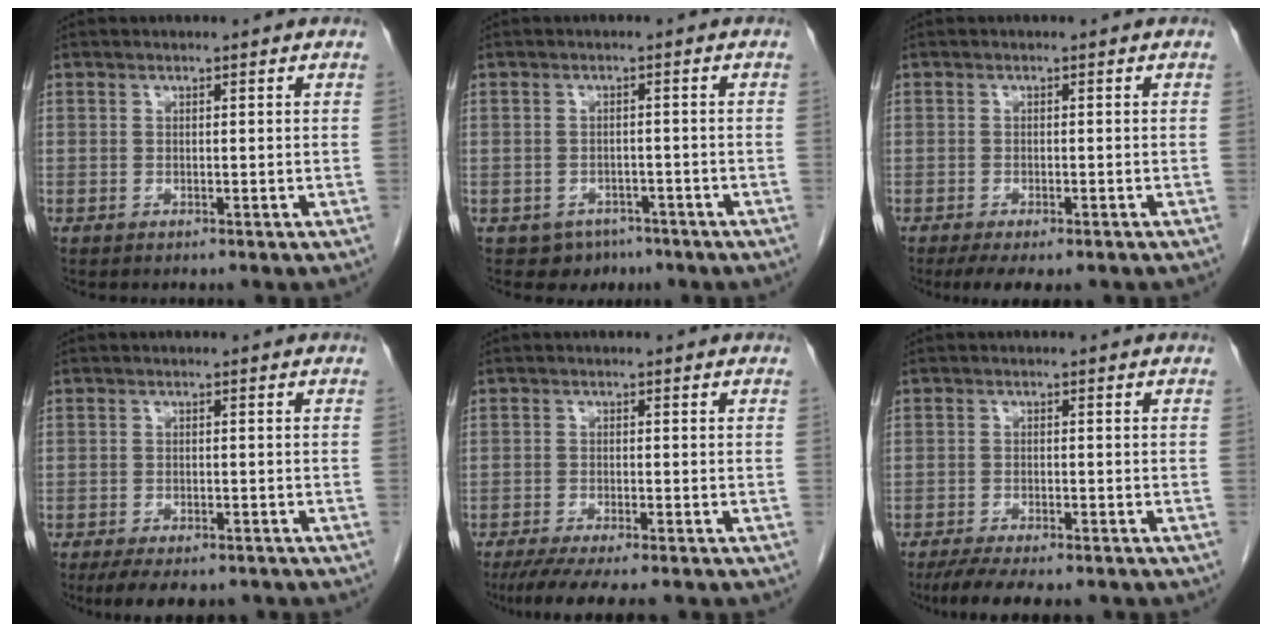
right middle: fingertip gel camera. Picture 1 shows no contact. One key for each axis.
{"total": 4.1, "fx": -2.7, "fy": 3.0, "fz": 0.5, "tx": -0.005, "ty": 0.009, "tz": -0.032}
{"total": 5.6, "fx": -4.1, "fy": 1.8, "fz": 3.3, "tx": -0.048, "ty": -0.012, "tz": -0.060}
{"total": 8.5, "fx": -6.7, "fy": 3.2, "fz": 4.1, "tx": -0.056, "ty": -0.007, "tz": -0.091}
{"total": 9.7, "fx": -8.1, "fy": 1.0, "fz": 5.2, "tx": -0.070, "ty": -0.018, "tz": -0.122}
{"total": 9.6, "fx": -7.9, "fy": 2.2, "fz": 4.9, "tx": -0.072, "ty": -0.012, "tz": -0.118}